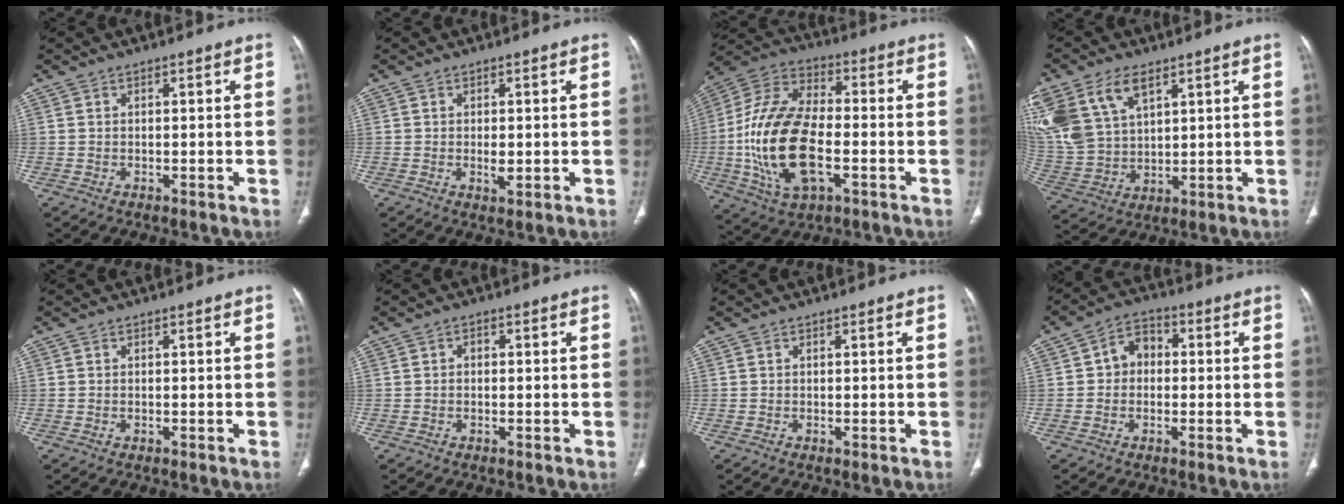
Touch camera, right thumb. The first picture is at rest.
{"total": 2.2, "force": [-0.2, 1.0, 1.9], "torque": [-0.036, -0.006, 0.000]}
{"total": 21.1, "force": [-3.8, 10.8, 17.7], "torque": [-0.357, 0.017, -0.067]}
{"total": 18.9, "force": [9.2, 11.5, 11.8], "torque": [-0.274, -0.004, 0.188]}
{"total": 0.0}
{"total": 1.1, "force": [0.1, 0.8, 0.8], "torque": [-0.010, 0.007, 0.000]}
{"total": 0.0}
{"total": 5.9, "force": [0.2, 4.8, 3.5], "torque": [-0.036, 0.019, -0.008]}